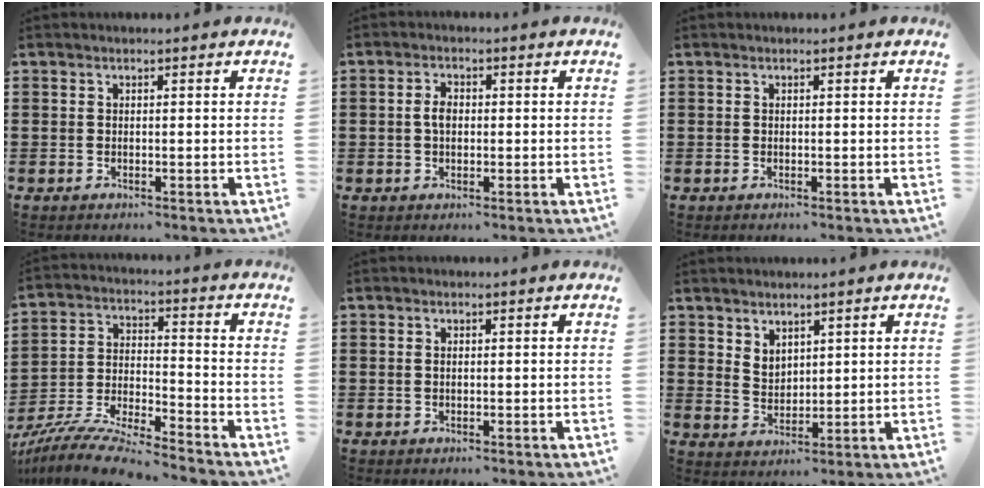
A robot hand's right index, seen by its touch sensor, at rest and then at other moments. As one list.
[{"total": 2.5, "force": [0.0, 1.4, 2.0], "torque": [-0.042, 0.006, -0.001]}, {"total": 0.0}, {"total": 9.2, "force": [-8.8, 0.0, 2.5], "torque": [-0.056, 0.006, -0.177]}, {"total": 0.8, "force": [0.1, 0.5, 0.6], "torque": [-0.014, 0.002, 0.001]}, {"total": 3.3, "force": [2.7, 1.9, 0.2], "torque": [-0.013, 0.003, 0.053]}]